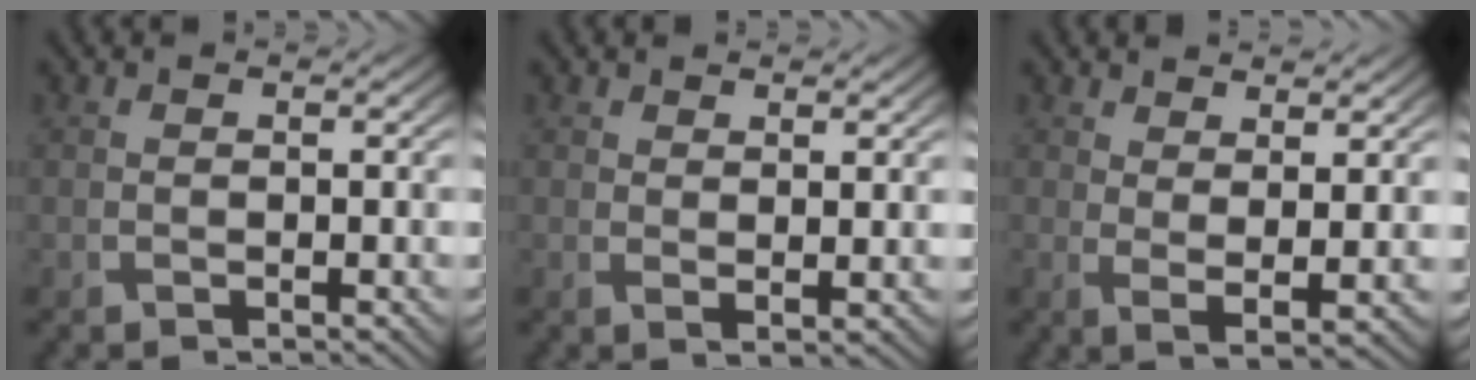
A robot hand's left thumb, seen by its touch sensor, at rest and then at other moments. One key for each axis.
{"total": 1.5, "fx": 1.5, "fy": -0.1, "fz": 0.5, "tx": -0.015, "ty": 0.002, "tz": 0.023}
{"total": 3.0, "fx": 2.4, "fy": 0.3, "fz": 1.8, "tx": -0.041, "ty": -0.006, "tz": 0.043}